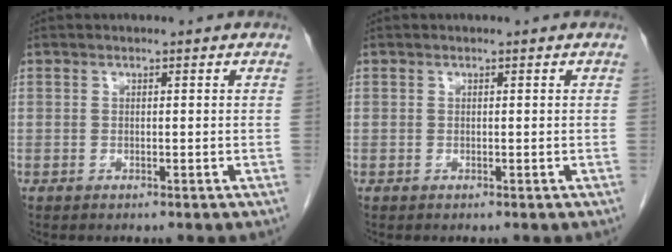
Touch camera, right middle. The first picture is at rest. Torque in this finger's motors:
{"motor_torque": [0.00, 0.00, 0.00, 0.00]}